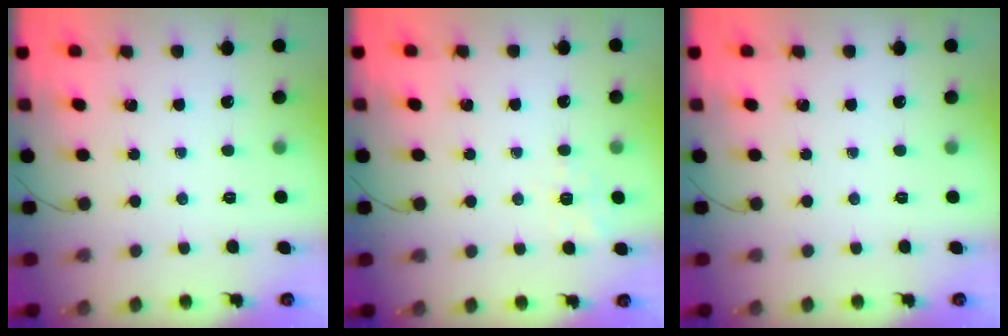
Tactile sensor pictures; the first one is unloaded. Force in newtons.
{"total": 2.0, "press": 1.1, "slide": 1.6}
{"total": 0.0}